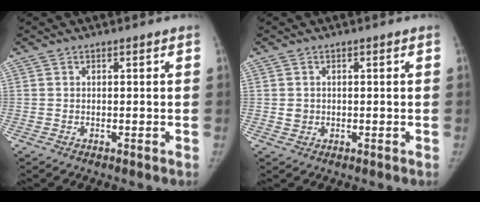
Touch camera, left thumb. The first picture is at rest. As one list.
[{"total": 1.5, "force": [0.0, 1.4, 0.5], "torque": [-0.002, 0.001, 0.004]}]